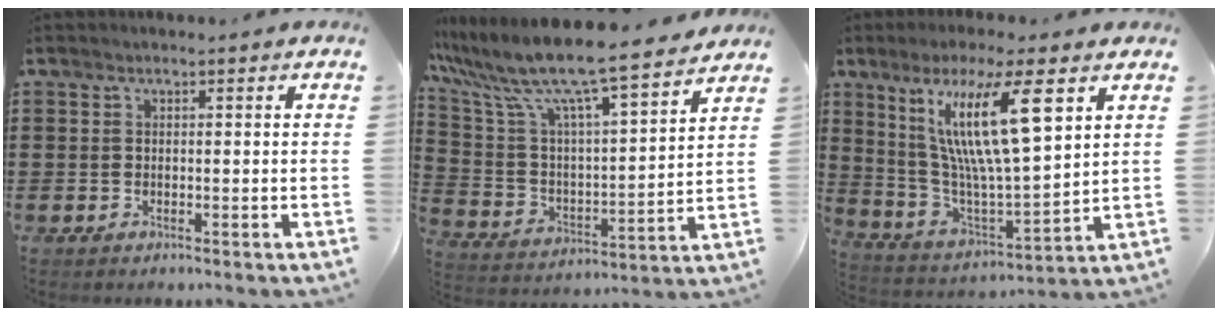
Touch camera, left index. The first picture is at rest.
{"total": 9.4, "force": [8.1, 0.2, 4.8], "torque": [-0.130, -0.065, 0.129]}
{"total": 15.2, "force": [7.3, 2.8, 13.0], "torque": [-0.261, -0.019, 0.115]}